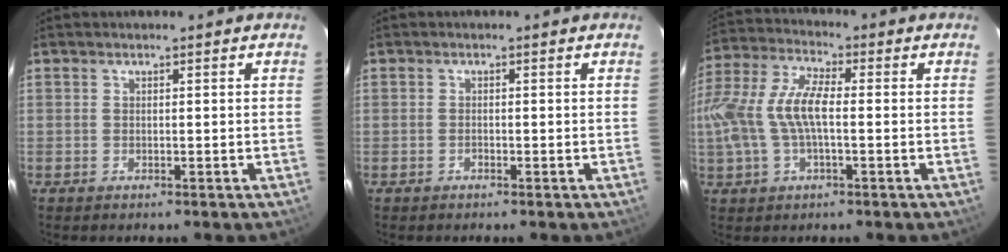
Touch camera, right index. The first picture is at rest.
{"total": 0.6, "force": [-0.4, 0.4, 0.3], "torque": [-0.005, 0.001, -0.009]}
{"total": 13.1, "force": [-1.0, 5.5, 11.9], "torque": [-0.250, 0.010, -0.019]}